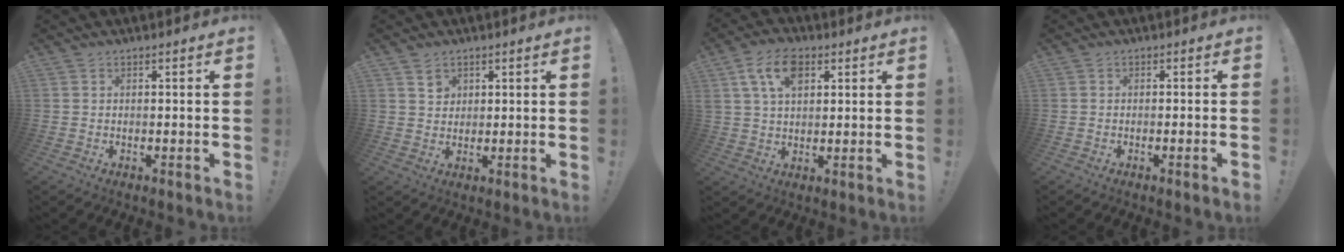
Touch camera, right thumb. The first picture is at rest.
{"total": 3.4, "force": [2.2, 2.5, 0.7], "torque": [0.004, -0.015, 0.035]}
{"total": 10.3, "force": [4.4, 6.1, 7.0], "torque": [-0.133, 0.005, 0.081]}
{"total": 1.5, "force": [-0.7, -0.4, 1.2], "torque": [-0.023, -0.001, -0.013]}